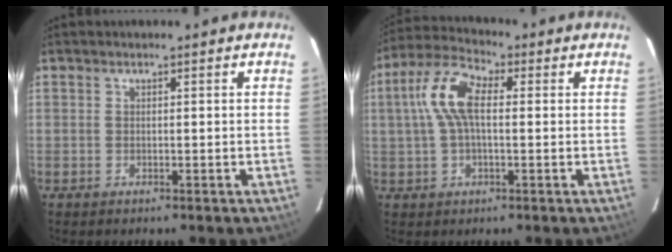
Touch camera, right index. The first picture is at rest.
{"total": 9.5, "force": [1.1, 4.3, 8.4], "torque": [-0.180, 0.025, 0.016]}